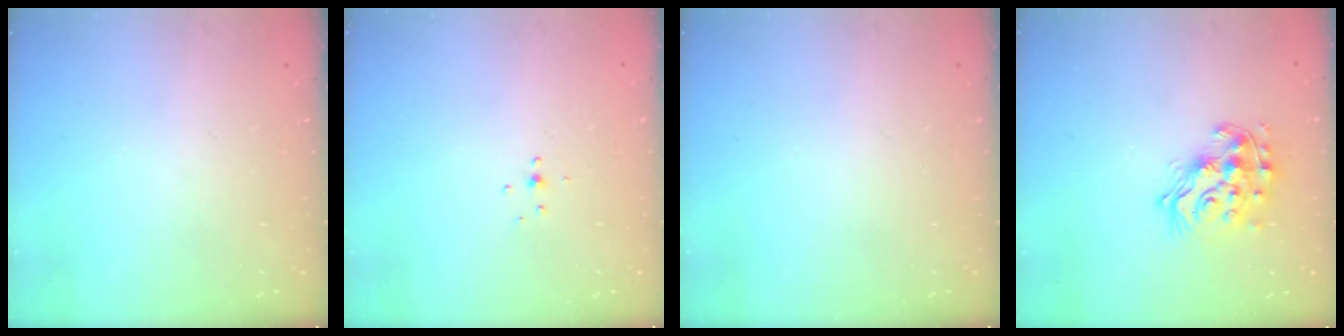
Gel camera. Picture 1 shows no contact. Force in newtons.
{"total": 3.1, "press": 3.0, "slide": 0.7}
{"total": 0.0}
{"total": 15.6, "press": 15.5, "slide": 1.3}